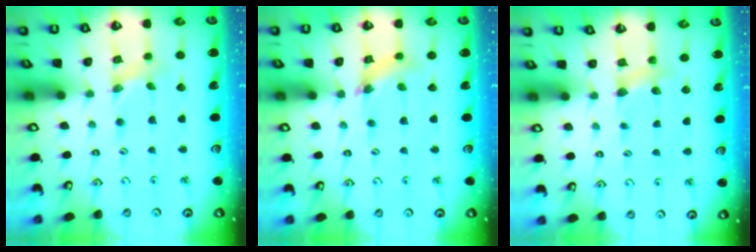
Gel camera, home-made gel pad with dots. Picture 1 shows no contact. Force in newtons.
{"total": 4.8, "press": 4.8, "slide": 0.5}
{"total": 4.0, "press": 4.0, "slide": 0.5}